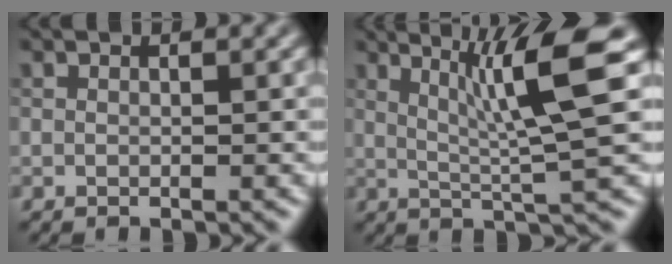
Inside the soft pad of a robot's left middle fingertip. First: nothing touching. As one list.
[{"total": 7.7, "force": [2.5, 0.9, 7.2], "torque": [-0.119, 0.010, 0.043]}]